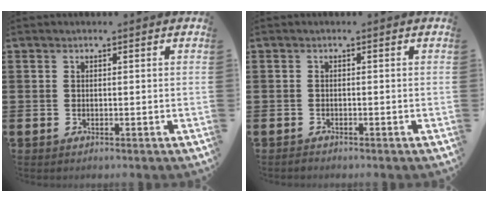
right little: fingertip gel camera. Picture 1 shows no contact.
{"total": 0.5, "force": [-0.5, 0.1, 0.0], "torque": [-0.001, -0.001, -0.011]}